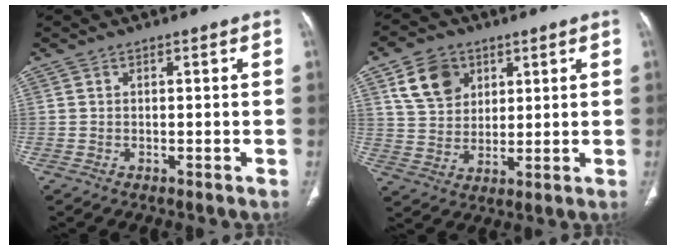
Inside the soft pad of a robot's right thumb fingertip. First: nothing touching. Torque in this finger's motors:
{"motor_torque": [-0.83, 0.88, 0.15, -0.06, 0.03]}